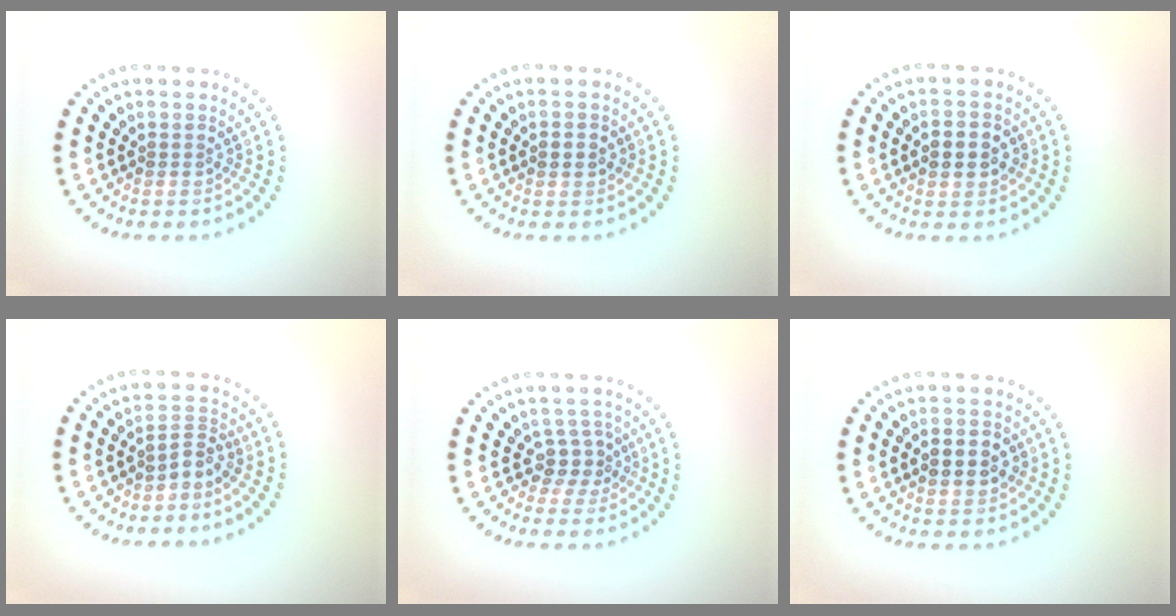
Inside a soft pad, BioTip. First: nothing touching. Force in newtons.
{"total": 1.1, "press": 1.1, "slide": 0.1}
{"total": 2.6, "press": 2.6, "slide": 0.1}
{"total": 2.2, "press": 1.5, "slide": 1.6}
{"total": 2.3, "press": 1.8, "slide": 1.5}
{"total": 3.2, "press": 3.2, "slide": 0.1}